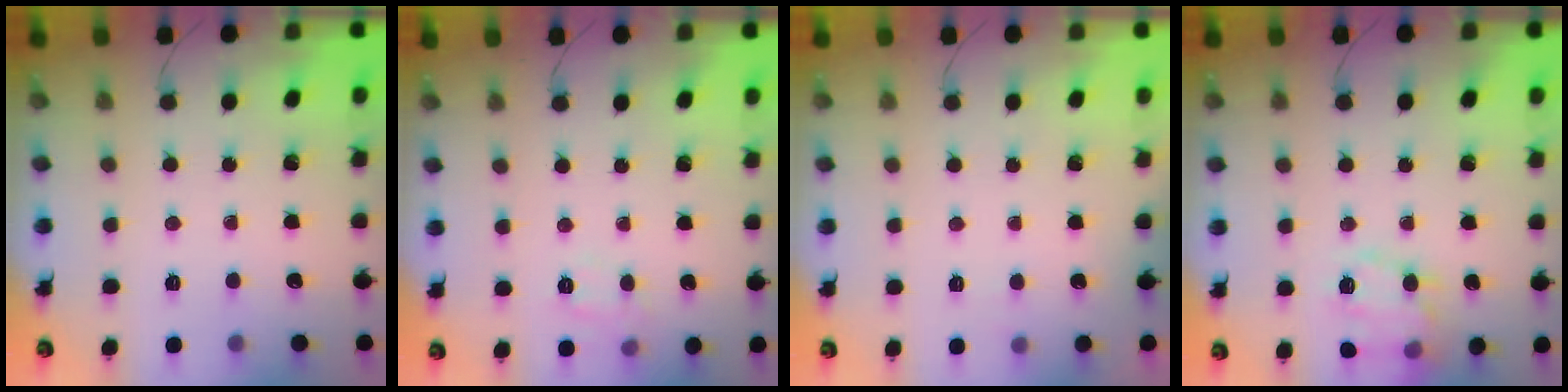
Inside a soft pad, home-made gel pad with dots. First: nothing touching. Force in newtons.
{"total": 6.7, "press": 6.6, "slide": 1.2}
{"total": 1.8, "press": 1.3, "slide": 1.1}
{"total": 15.6, "press": 15.6, "slide": 1.1}